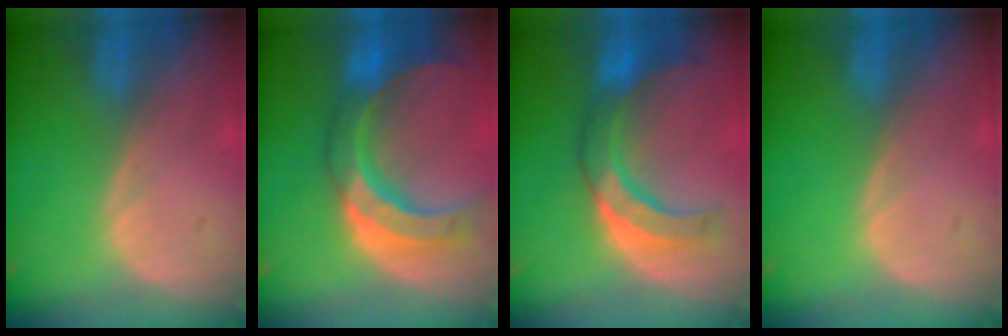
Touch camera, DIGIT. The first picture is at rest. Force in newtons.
{"total": 11.5, "press": 9.7, "slide": 6.1}
{"total": 8.2, "press": 8.2, "slide": 0.6}
{"total": 0.0}